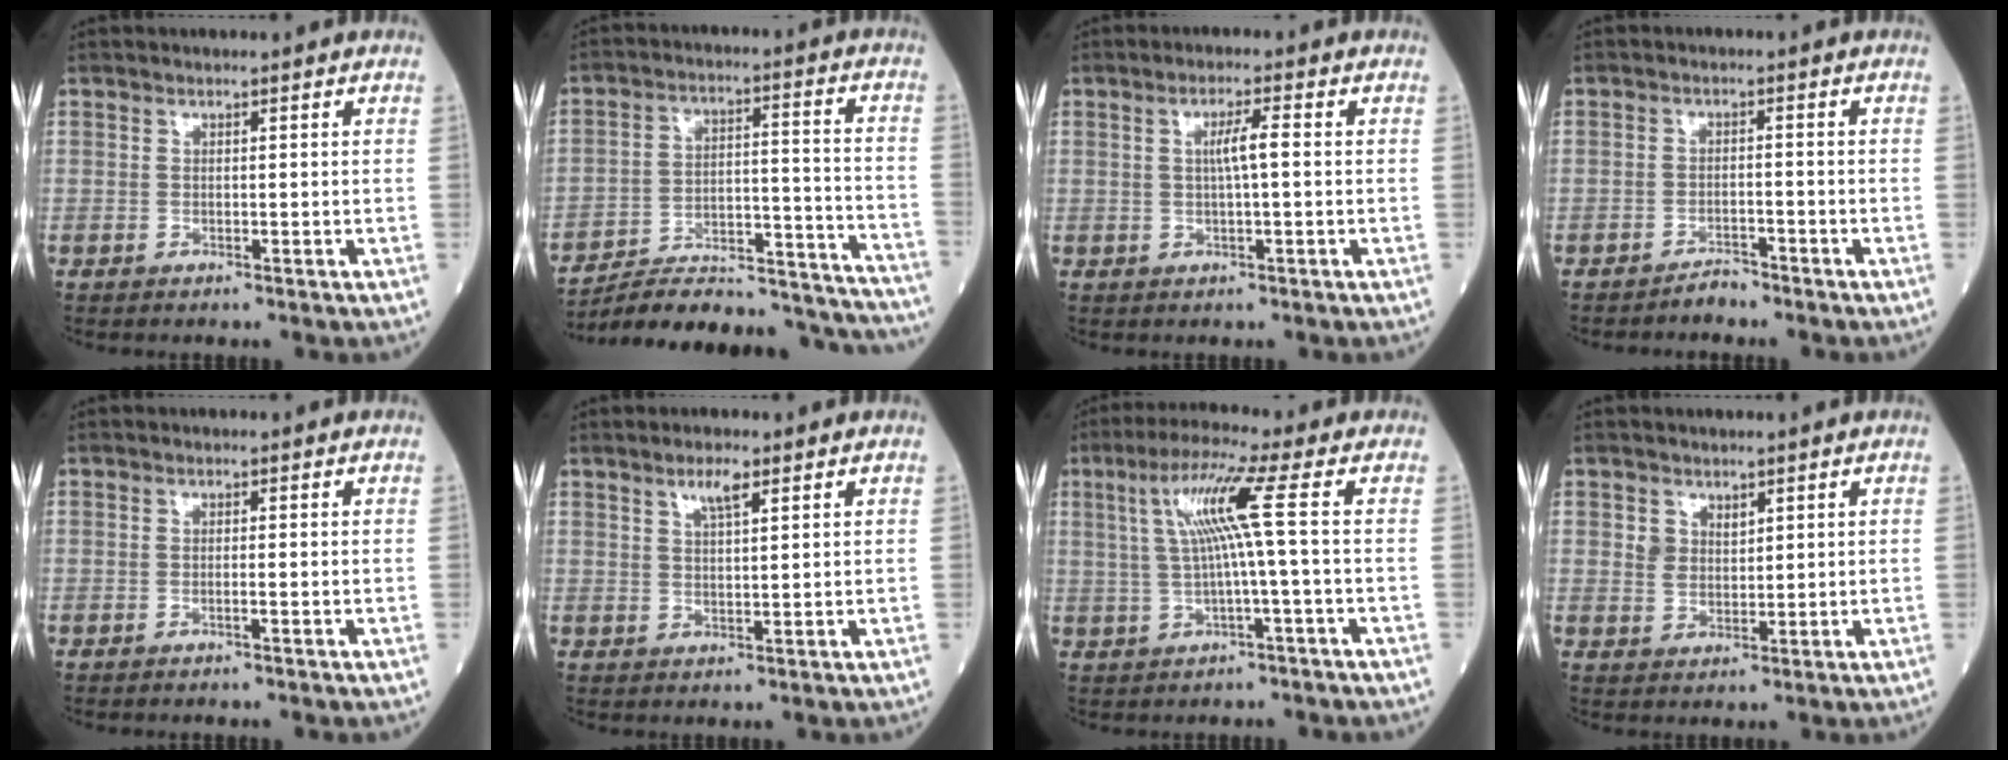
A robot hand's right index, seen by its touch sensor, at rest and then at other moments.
{"total": 27.8, "force": [-26.5, 3.2, 7.9], "torque": [-0.066, 0.009, -0.368]}
{"total": 3.2, "force": [0.3, 0.0, 3.2], "torque": [-0.059, 0.002, 0.005]}
{"total": 2.0, "force": [-1.9, 0.5, 0.3], "torque": [-0.001, 0.000, -0.033]}
{"total": 0.7, "force": [-0.3, -0.1, 0.6], "torque": [-0.010, 0.001, -0.007]}
{"total": 3.0, "force": [1.9, 0.4, 2.2], "torque": [-0.044, 0.001, 0.035]}
{"total": 7.5, "force": [1.1, -1.5, 7.3], "torque": [-0.141, 0.019, 0.029]}
{"total": 2.7, "force": [1.4, 2.0, 1.1], "torque": [-0.020, 0.001, 0.031]}